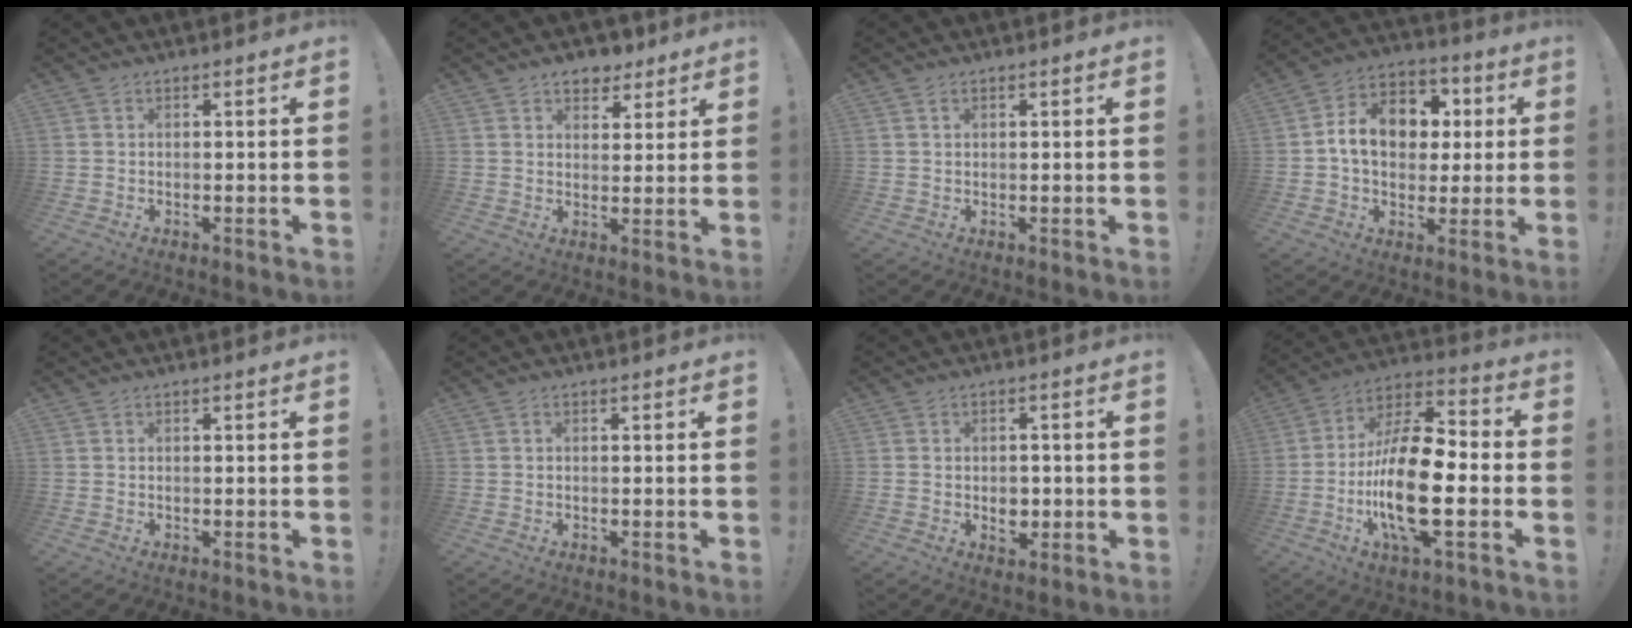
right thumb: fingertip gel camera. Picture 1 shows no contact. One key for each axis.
{"total": 6.6, "fx": 4.8, "fy": 4.1, "fz": 1.9, "tx": -0.018, "ty": -0.028, "tz": 0.089}
{"total": 0.7, "fx": 0.5, "fy": 0.4, "fz": 0.4, "tx": -0.008, "ty": 0.000, "tz": 0.010}
{"total": 14.5, "fx": 1.8, "fy": 11.2, "fz": 8.9, "tx": -0.131, "ty": 0.011, "tz": 0.045}
{"total": 0.0}
{"total": 0.0}
{"total": 4.2, "fx": -0.9, "fy": 3.5, "fz": 2.1, "tx": -0.013, "ty": 0.001, "tz": -0.016}
{"total": 21.0, "fx": -4.7, "fy": 8.1, "fz": 18.8, "tx": -0.367, "ty": 0.011, "tz": -0.079}